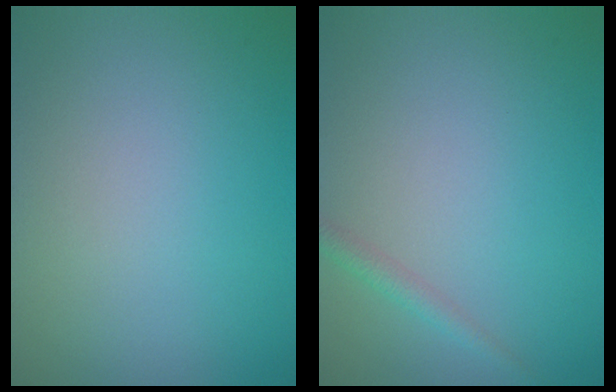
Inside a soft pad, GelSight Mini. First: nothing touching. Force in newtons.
{"total": 1.3, "press": 1.3, "slide": 0.1}